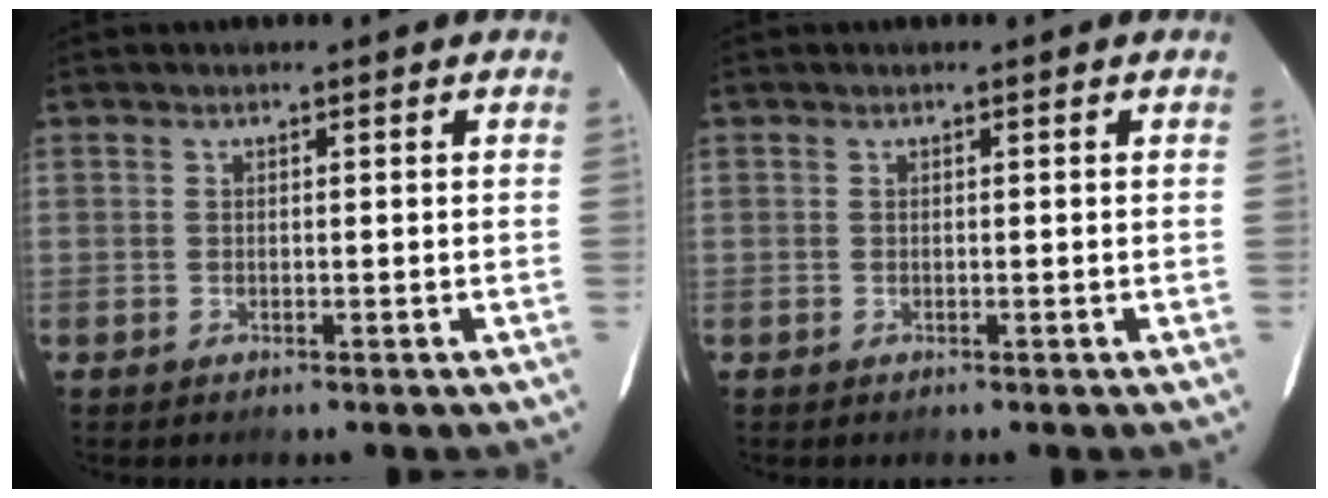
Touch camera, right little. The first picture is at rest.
{"total": 0.0}